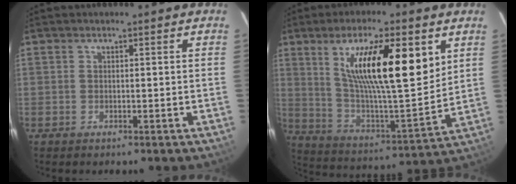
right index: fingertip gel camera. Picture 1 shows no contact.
{"total": 20.4, "force": [8.2, 4.6, 18.1], "torque": [-0.298, -0.003, 0.147]}